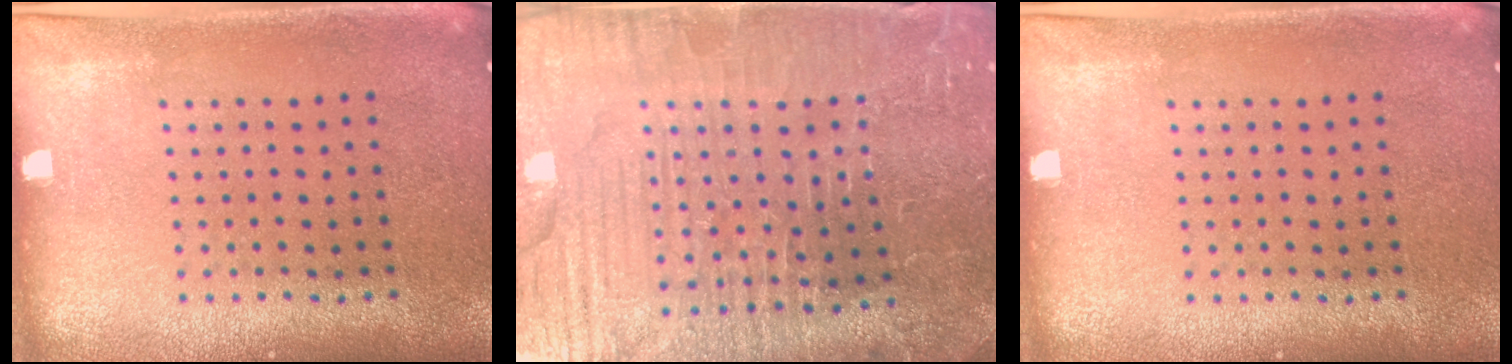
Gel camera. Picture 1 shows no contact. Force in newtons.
{"total": 4.4, "press": 4.4, "slide": 0.7}
{"total": 0.0}